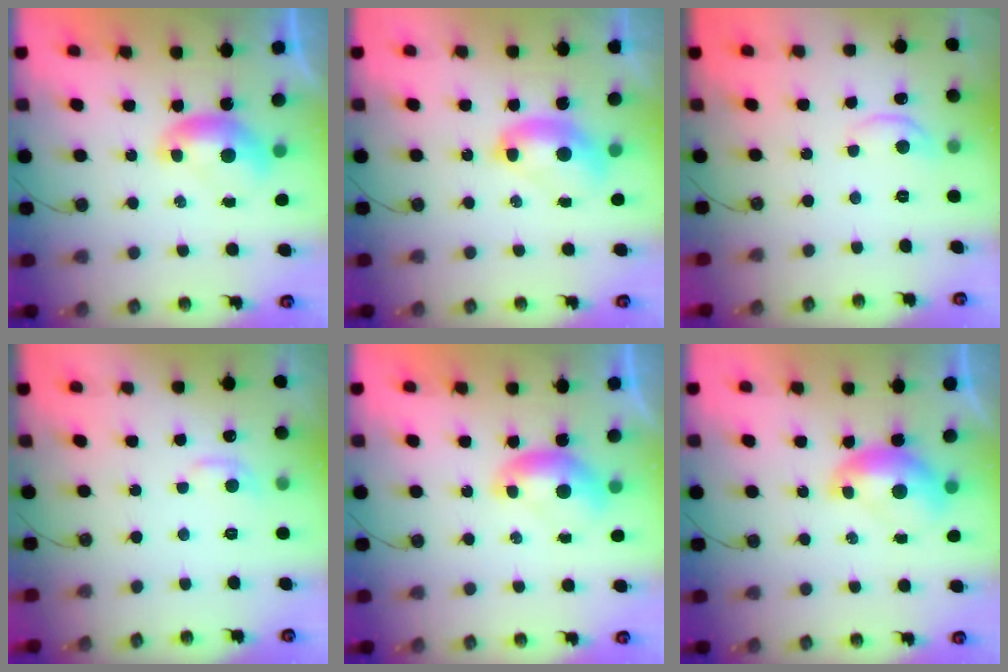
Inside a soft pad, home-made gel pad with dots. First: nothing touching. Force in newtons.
{"total": 2.5, "press": 2.5, "slide": 0.1}
{"total": 3.0, "press": 2.9, "slide": 0.5}
{"total": 0.8, "press": 0.1, "slide": 0.8}
{"total": 0.0}
{"total": 1.3, "press": 1.3, "slide": 0.2}